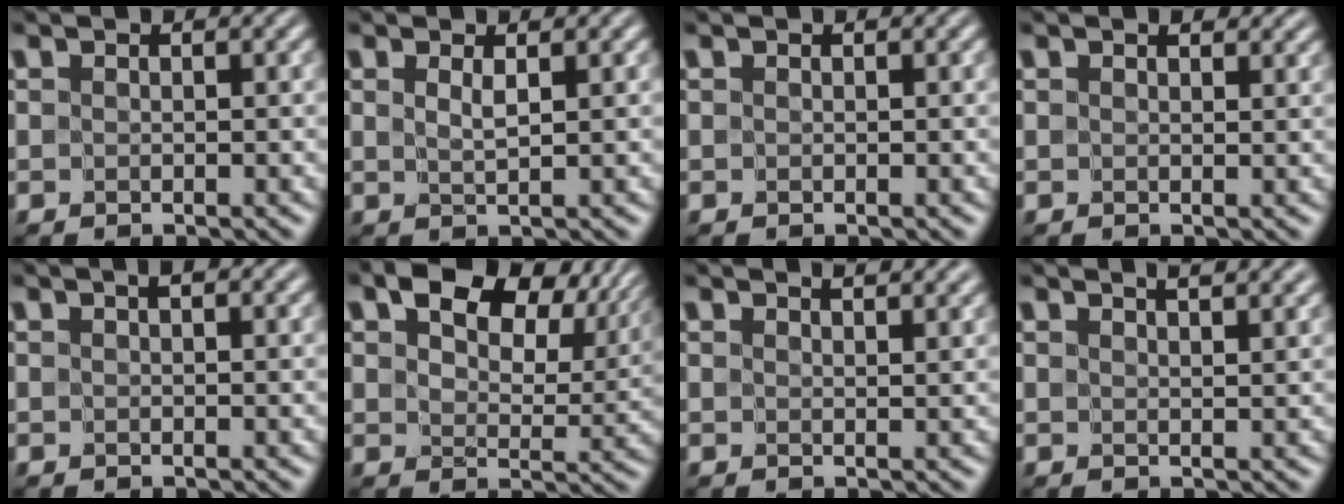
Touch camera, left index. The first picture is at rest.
{"total": 0.6, "force": [0.1, -0.2, 0.5], "torque": [-0.007, 0.001, 0.005]}
{"total": 0.0}
{"total": 1.5, "force": [1.1, 0.6, 0.8], "torque": [-0.008, 0.001, 0.015]}
{"total": 1.4, "force": [0.6, 0.5, 1.1], "torque": [-0.009, 0.002, 0.006]}
{"total": 8.6, "force": [4.9, 4.7, 5.2], "torque": [-0.088, 0.004, 0.087]}
{"total": 3.6, "force": [2.9, 1.1, 1.8], "torque": [-0.006, 0.024, 0.014]}
{"total": 4.5, "force": [3.4, 1.5, 2.6], "torque": [-0.013, 0.029, 0.020]}